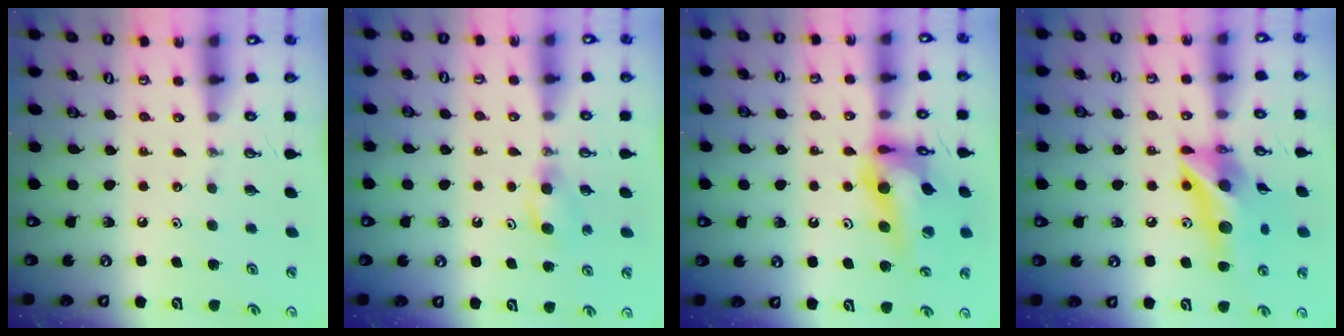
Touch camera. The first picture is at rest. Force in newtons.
{"total": 4.3, "press": 4.2, "slide": 0.9}
{"total": 16.8, "press": 16.7, "slide": 1.8}
{"total": 14.7, "press": 14.7, "slide": 1.6}